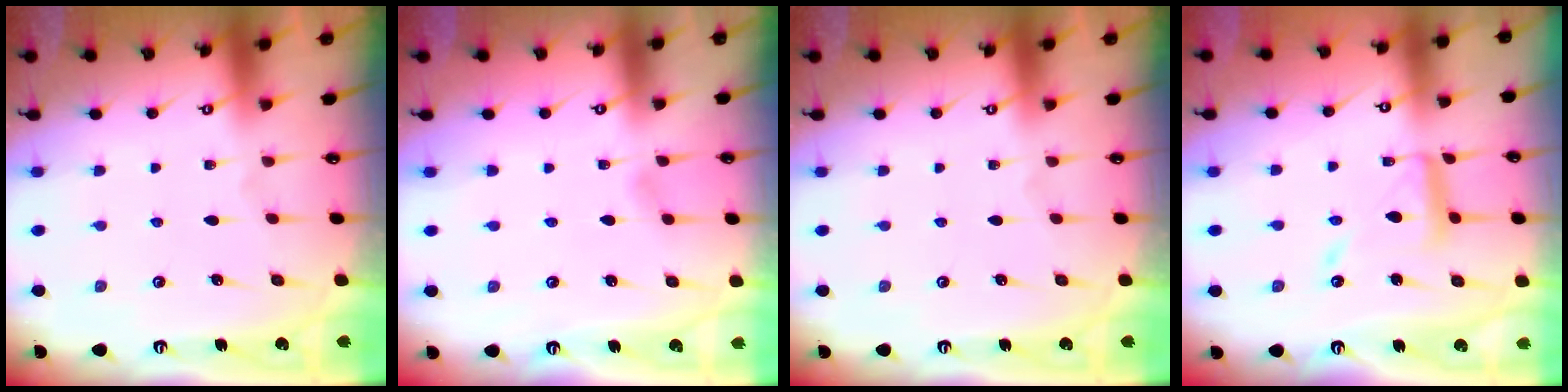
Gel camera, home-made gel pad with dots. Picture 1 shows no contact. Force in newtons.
{"total": 2.5, "press": 2.5, "slide": 0.4}
{"total": 0.0}
{"total": 12.0, "press": 12.0, "slide": 0.9}